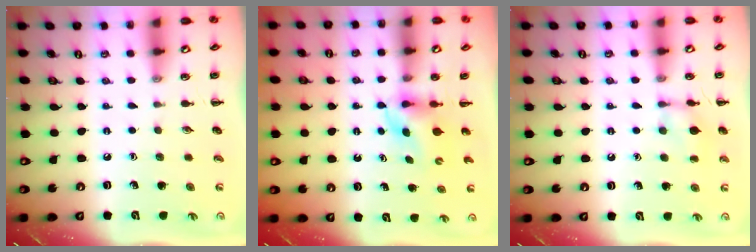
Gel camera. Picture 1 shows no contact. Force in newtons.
{"total": 4.1, "press": 4.0, "slide": 1.0}
{"total": 8.8, "press": 8.7, "slide": 1.2}